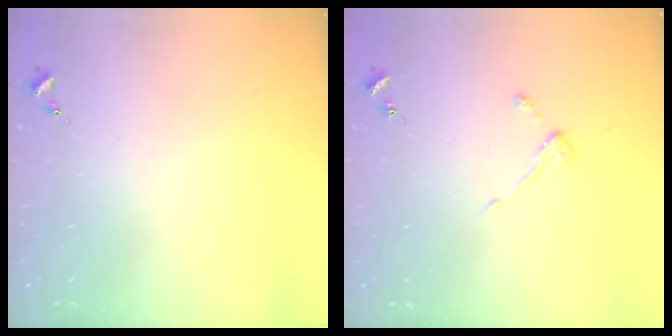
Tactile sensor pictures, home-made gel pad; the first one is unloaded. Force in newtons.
{"total": 2.8, "press": 2.8, "slide": 0.3}